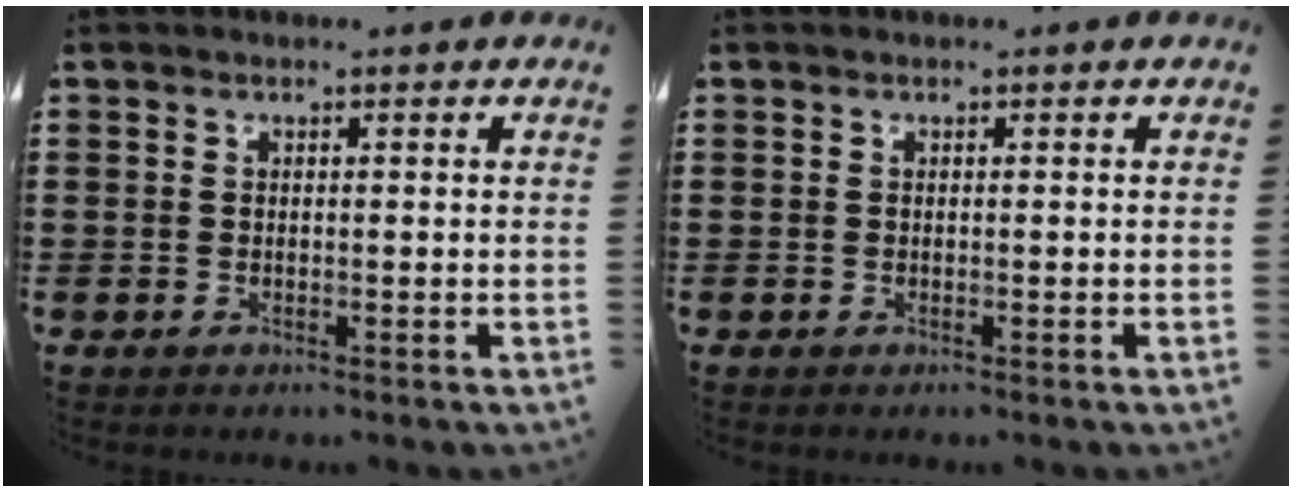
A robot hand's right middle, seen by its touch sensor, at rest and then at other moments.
{"total": 0.0}